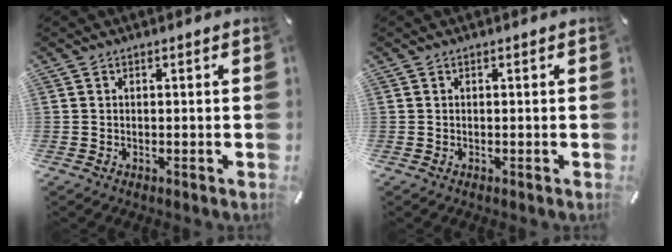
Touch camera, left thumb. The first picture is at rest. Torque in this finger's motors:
{"motor_torque": [-0.01, 0.01, 0.00, 0.00, 0.00]}